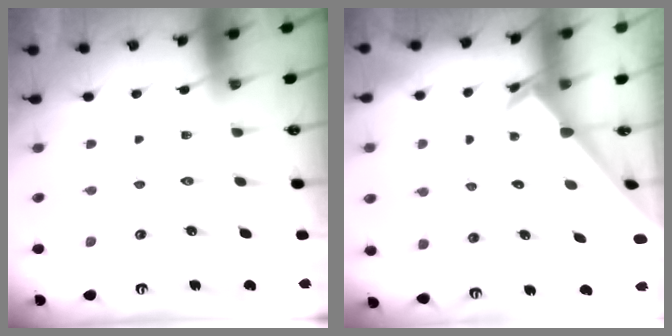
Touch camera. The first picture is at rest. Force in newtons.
{"total": 2.5, "press": 2.5, "slide": 0.2}